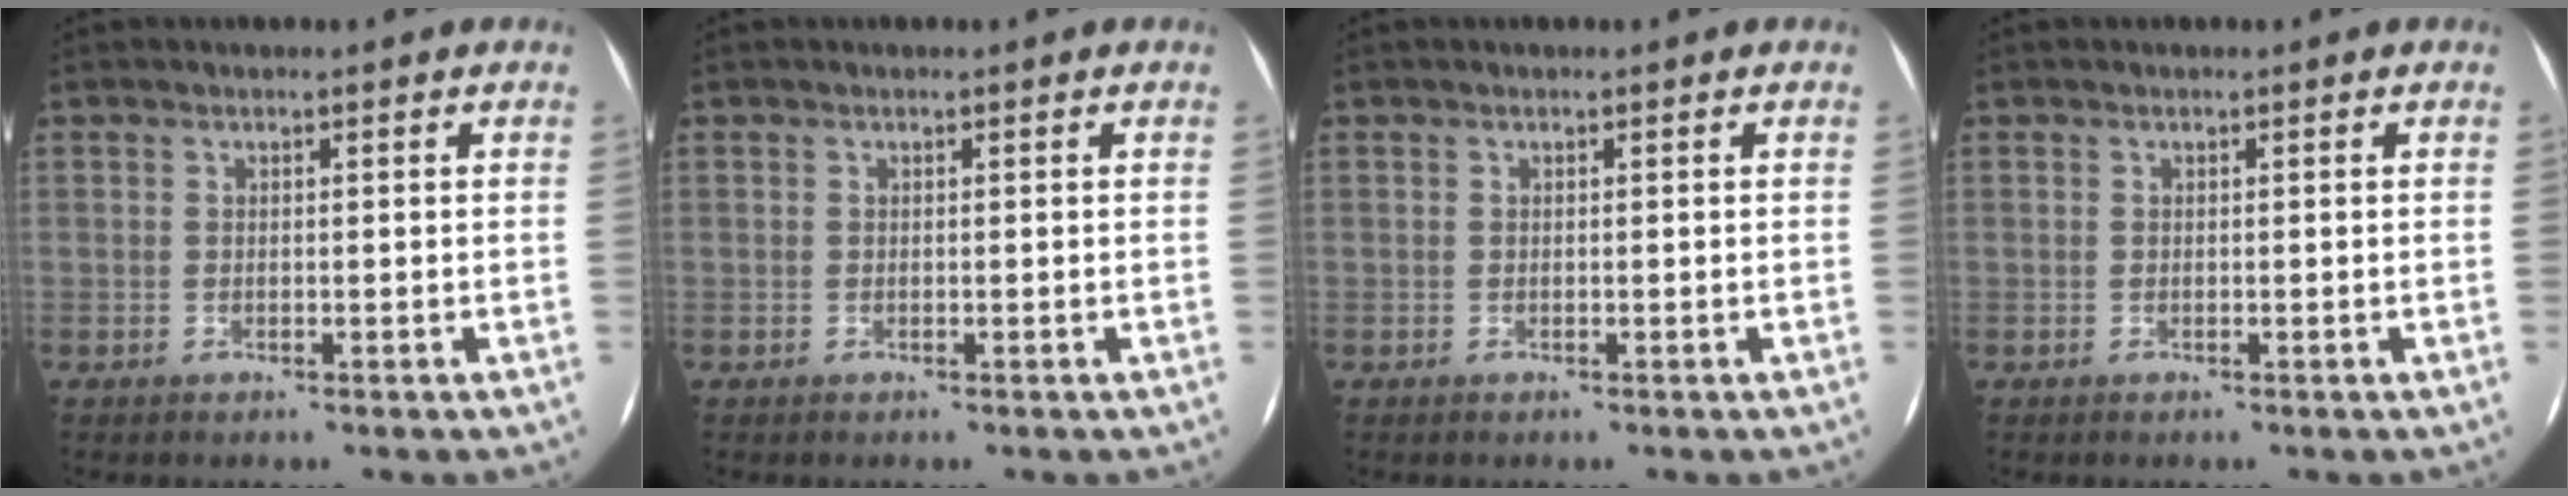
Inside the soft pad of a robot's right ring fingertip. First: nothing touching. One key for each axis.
{"total": 0.0}
{"total": 0.0}
{"total": 0.0}